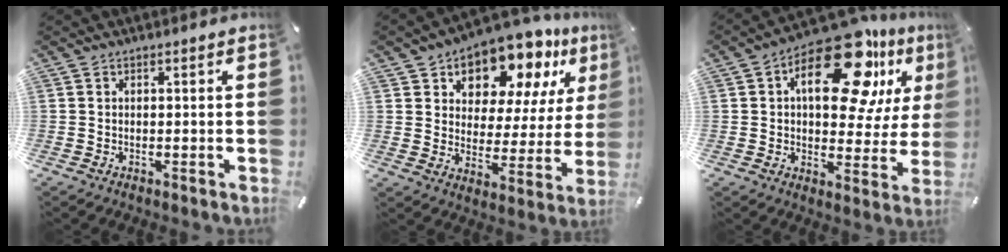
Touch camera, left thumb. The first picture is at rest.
{"total": 12.9, "force": [10.5, 6.5, 3.8], "torque": [-0.070, -0.092, 0.185]}
{"total": 22.1, "force": [10.4, 11.1, 15.9], "torque": [-0.224, -0.056, 0.170]}